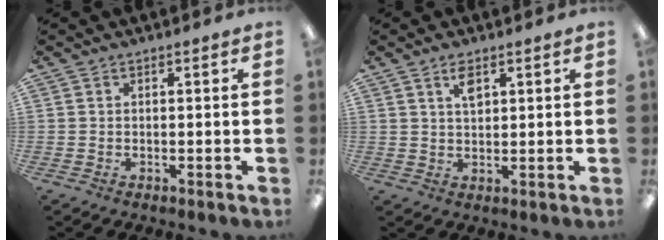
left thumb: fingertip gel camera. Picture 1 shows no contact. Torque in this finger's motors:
{"motor_torque": [-0.26, -0.21, 0.19, 0.03, 0.00]}